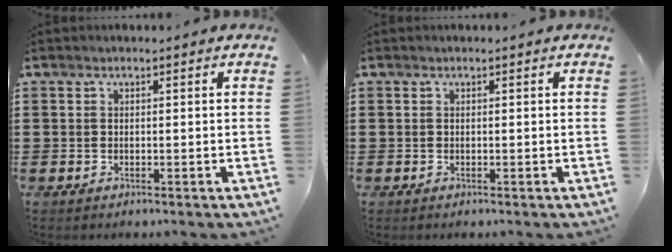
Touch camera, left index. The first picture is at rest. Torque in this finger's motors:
{"motor_torque": [0.00, 0.00, 0.00, -0.01]}